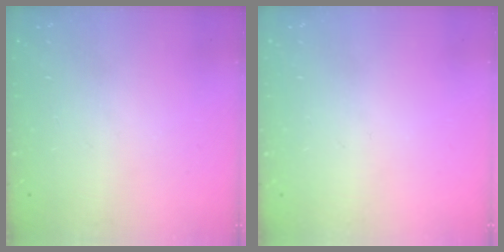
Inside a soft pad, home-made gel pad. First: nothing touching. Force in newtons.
{"total": 0.0}